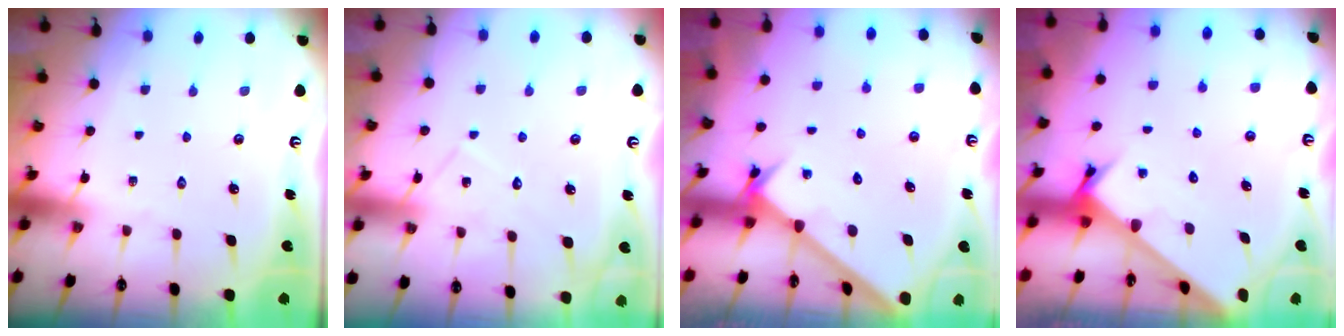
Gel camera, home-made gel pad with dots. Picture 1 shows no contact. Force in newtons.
{"total": 8.4, "press": 8.4, "slide": 0.7}
{"total": 2.2, "press": 2.2, "slide": 0.2}
{"total": 2.1, "press": 2.1, "slide": 0.1}